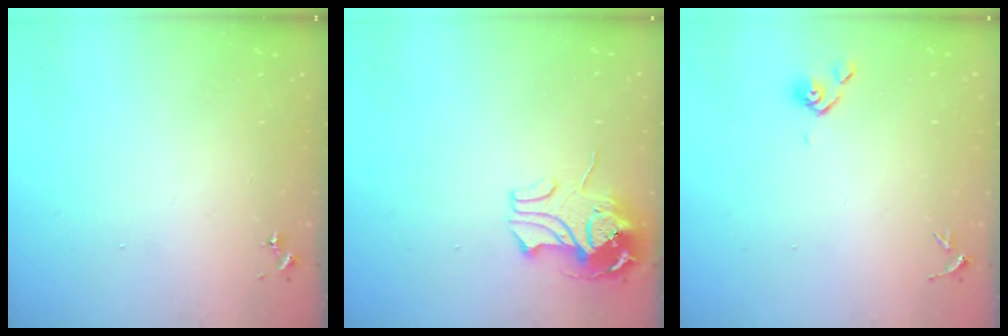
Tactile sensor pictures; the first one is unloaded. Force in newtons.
{"total": 10.9, "press": 10.9, "slide": 1.1}
{"total": 3.5, "press": 3.4, "slide": 0.9}